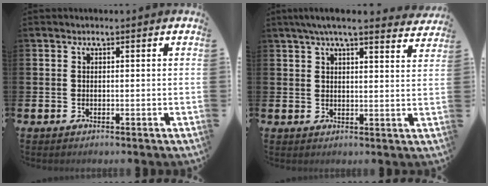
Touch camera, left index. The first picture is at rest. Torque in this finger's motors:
{"motor_torque": [1.07, -1.07, 0.53, 0.18]}